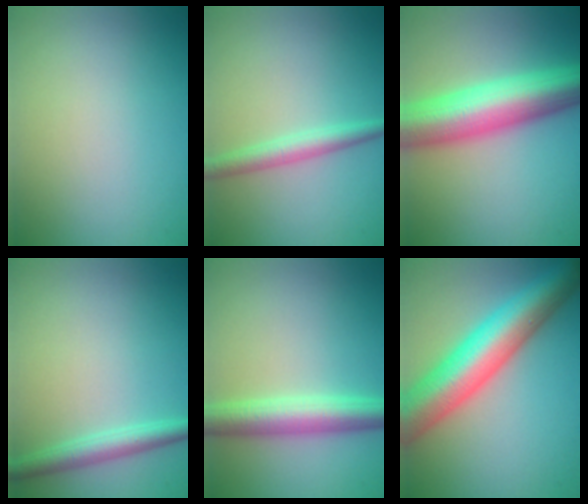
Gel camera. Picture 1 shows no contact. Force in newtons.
{"total": 2.4, "press": 2.4, "slide": 0.1}
{"total": 10.1, "press": 10.1, "slide": 0.2}
{"total": 2.6, "press": 2.6, "slide": 0.0}
{"total": 5.0, "press": 5.0, "slide": 0.1}
{"total": 9.9, "press": 9.9, "slide": 0.4}